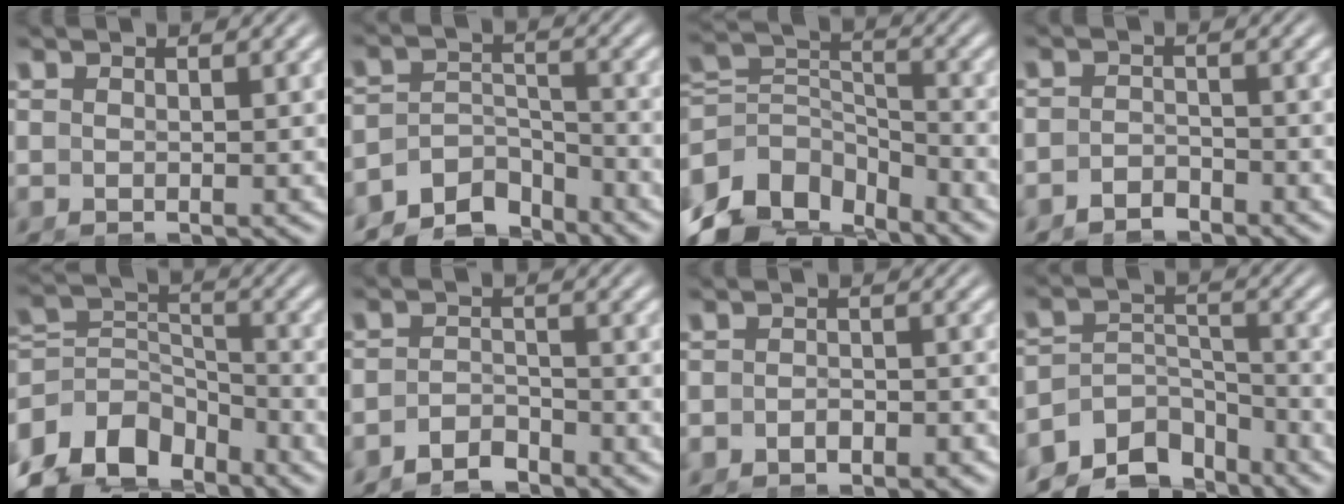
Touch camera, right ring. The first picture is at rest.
{"total": 8.5, "force": [-6.2, 4.9, 2.9], "torque": [-0.051, -0.035, -0.093]}
{"total": 12.1, "force": [-5.4, 8.8, 6.3], "torque": [-0.137, -0.070, -0.065]}
{"total": 2.6, "force": [-2.5, 0.8, 0.1], "torque": [0.001, -0.012, -0.039]}
{"total": 11.0, "force": [-5.3, 7.8, 5.6], "torque": [-0.120, -0.069, -0.064]}
{"total": 3.8, "force": [-3.4, 1.5, 0.8], "torque": [-0.012, -0.018, -0.053]}
{"total": 2.2, "force": [-1.9, 1.0, 0.4], "torque": [-0.006, -0.004, -0.032]}
{"total": 9.9, "force": [-6.9, 5.9, 3.7], "torque": [-0.067, -0.042, -0.100]}